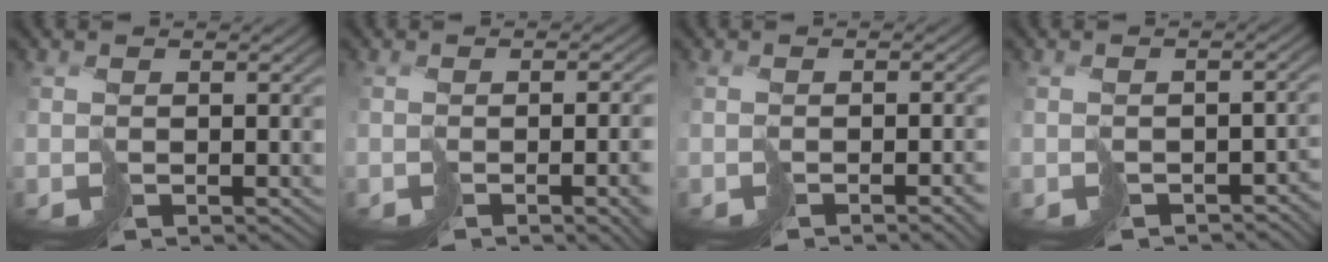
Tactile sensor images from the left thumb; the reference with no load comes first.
{"total": 5.5, "force": [-2.2, 1.5, 4.8], "torque": [-0.056, -0.020, -0.017]}
{"total": 3.3, "force": [-2.2, 1.1, 2.1], "torque": [-0.022, -0.002, -0.030]}
{"total": 5.6, "force": [-3.7, 3.1, 2.8], "torque": [-0.037, -0.018, -0.044]}